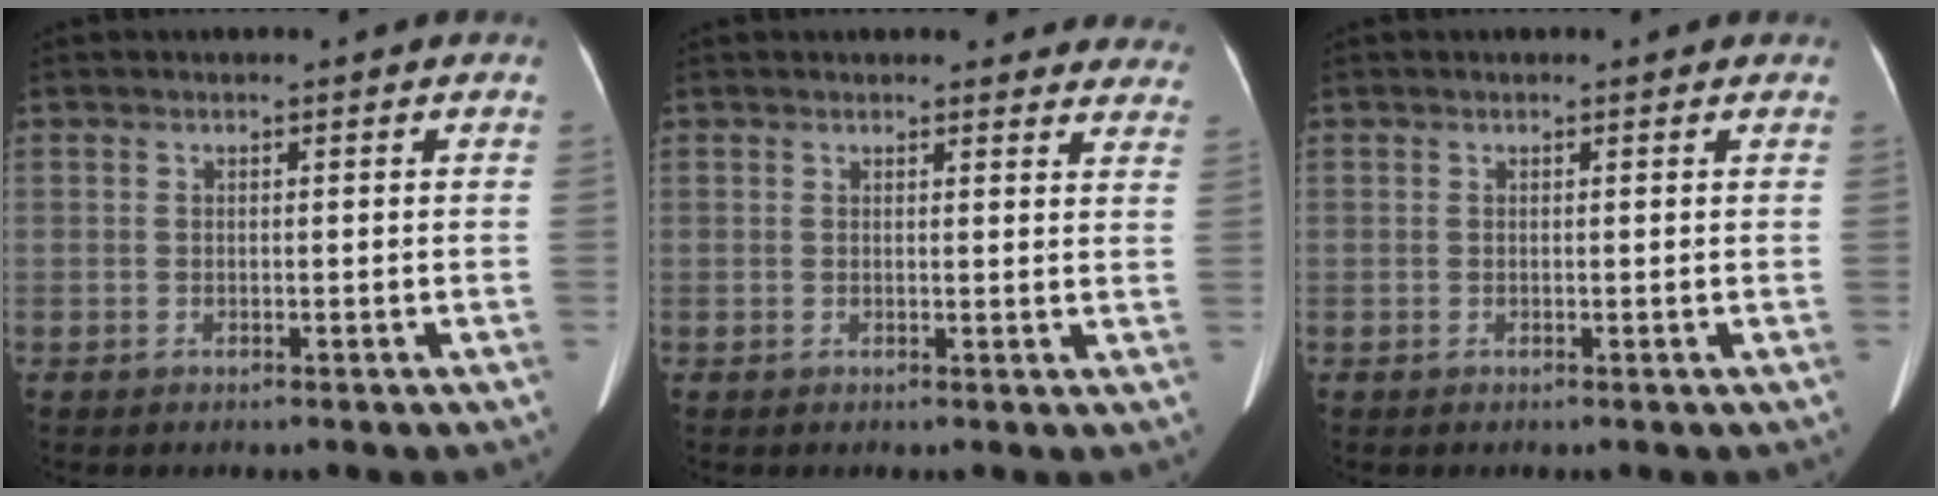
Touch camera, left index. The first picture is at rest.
{"total": 14.2, "force": [13.4, 3.4, 3.4], "torque": [0.001, -0.018, 0.126]}
{"total": 1.1, "force": [1.0, 0.3, 0.3], "torque": [-0.012, 0.004, 0.006]}